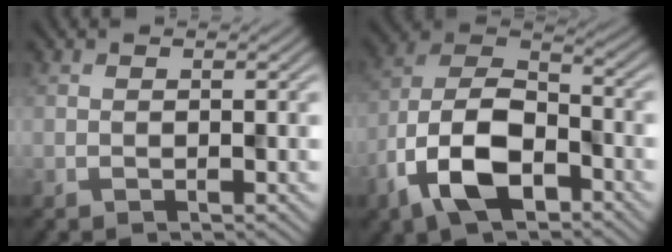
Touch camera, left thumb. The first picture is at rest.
{"total": 12.6, "force": [-6.3, 6.3, 8.8], "torque": [-0.195, -0.012, -0.134]}